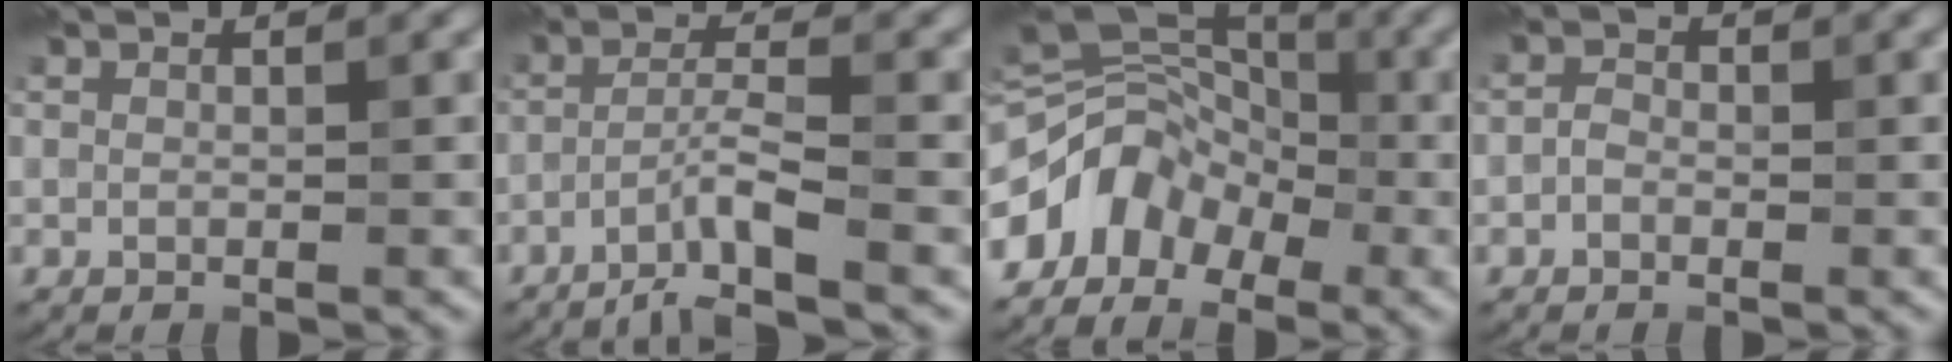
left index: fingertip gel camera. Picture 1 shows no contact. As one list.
[{"total": 3.8, "force": [-2.5, -0.1, 2.9], "torque": [-0.058, 0.011, -0.057]}, {"total": 6.8, "force": [-3.2, 4.9, 3.5], "torque": [-0.057, 0.014, -0.069]}, {"total": 1.1, "force": [-0.6, 0.8, 0.5], "torque": [-0.010, 0.008, -0.017]}]